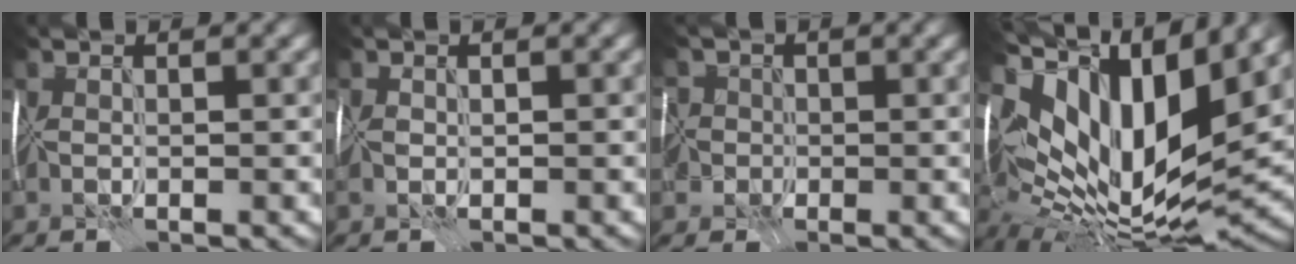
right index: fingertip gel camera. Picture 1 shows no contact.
{"total": 1.1, "force": [-0.2, 0.8, 0.7], "torque": [-0.016, 0.002, -0.005]}
{"total": 7.2, "force": [-1.6, 6.1, 3.4], "torque": [-0.066, 0.010, -0.070]}
{"total": 15.5, "force": [4.9, 7.0, 12.9], "torque": [-0.265, 0.014, 0.086]}